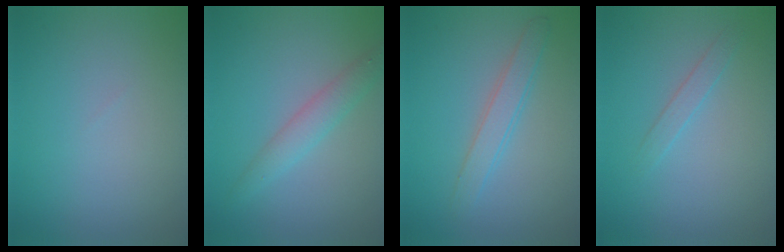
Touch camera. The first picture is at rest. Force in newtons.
{"total": 2.3, "press": 2.3, "slide": 0.1}
{"total": 2.2, "press": 2.2, "slide": 0.1}
{"total": 1.2, "press": 1.2, "slide": 0.1}